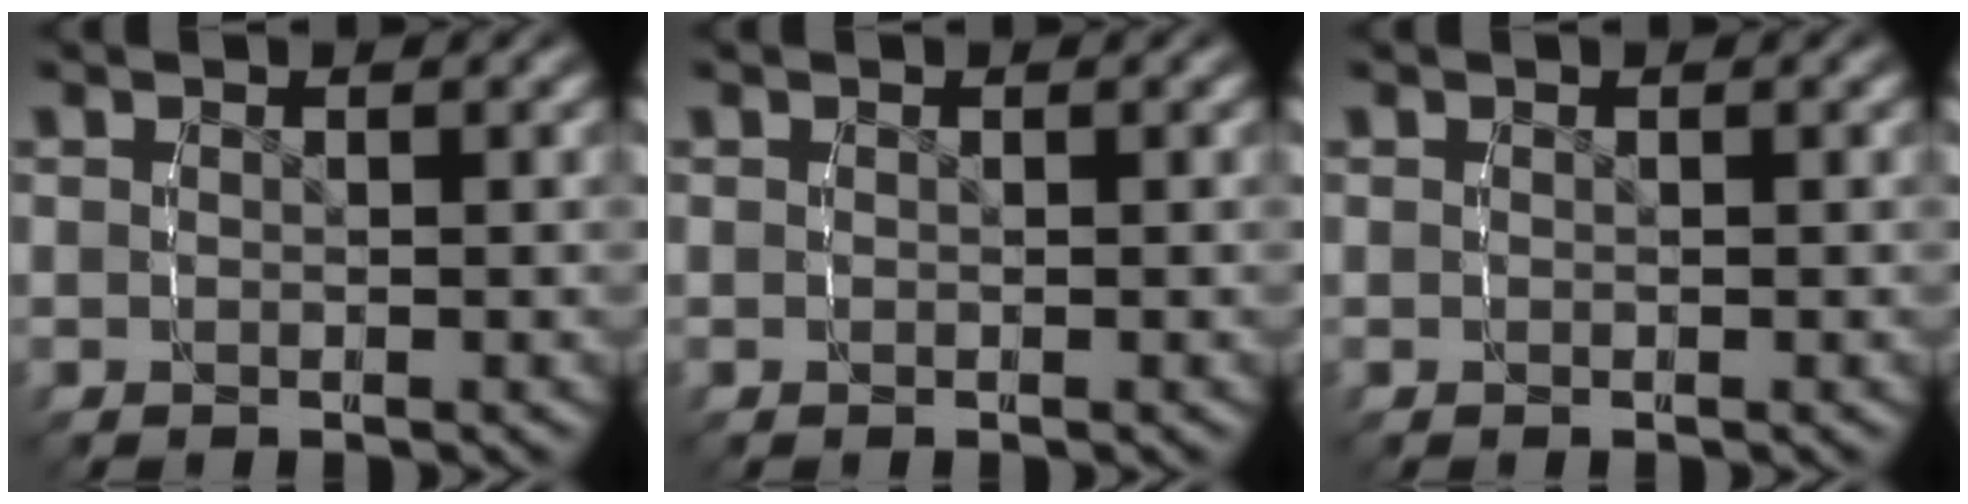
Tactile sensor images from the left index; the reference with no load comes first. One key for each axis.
{"total": 0.0}
{"total": 0.0}